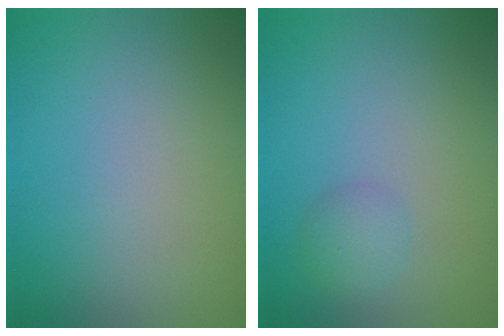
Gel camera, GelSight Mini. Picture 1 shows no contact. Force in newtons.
{"total": 1.6, "press": 1.6, "slide": 0.1}